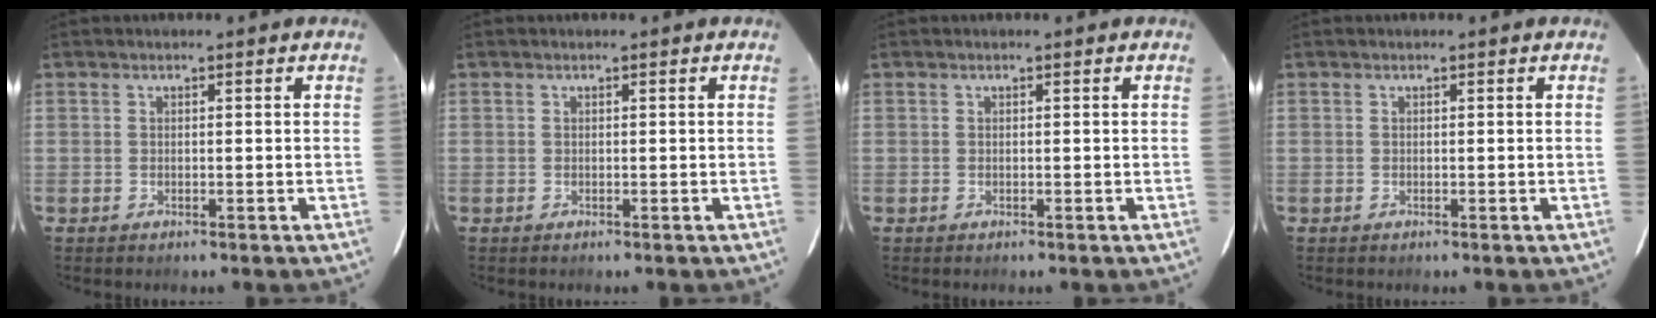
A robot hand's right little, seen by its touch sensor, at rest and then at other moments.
{"total": 0.0}
{"total": 0.0}
{"total": 0.0}